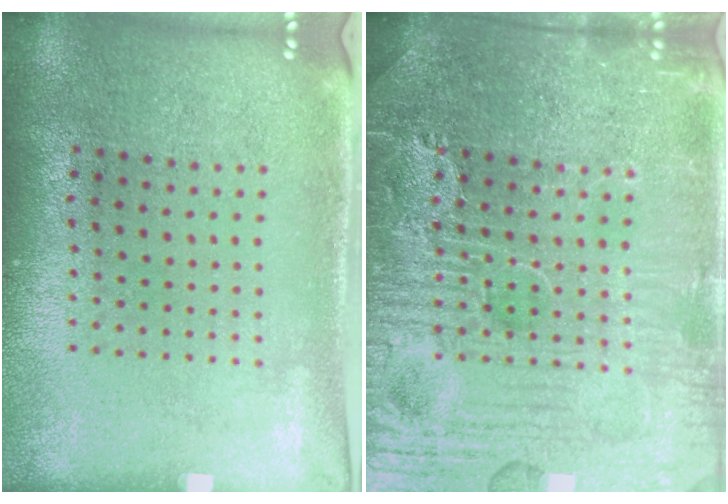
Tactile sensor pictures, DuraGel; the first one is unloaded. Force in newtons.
{"total": 7.8, "press": 7.8, "slide": 0.8}